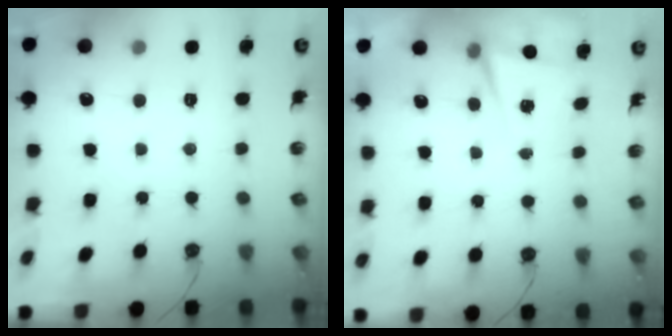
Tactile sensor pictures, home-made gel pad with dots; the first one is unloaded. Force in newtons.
{"total": 3.0, "press": 2.3, "slide": 1.9}